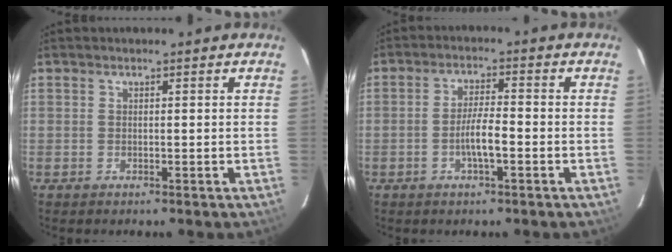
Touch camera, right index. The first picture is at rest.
{"total": 4.8, "force": [-1.9, 0.7, 4.3], "torque": [-0.085, 0.001, -0.032]}